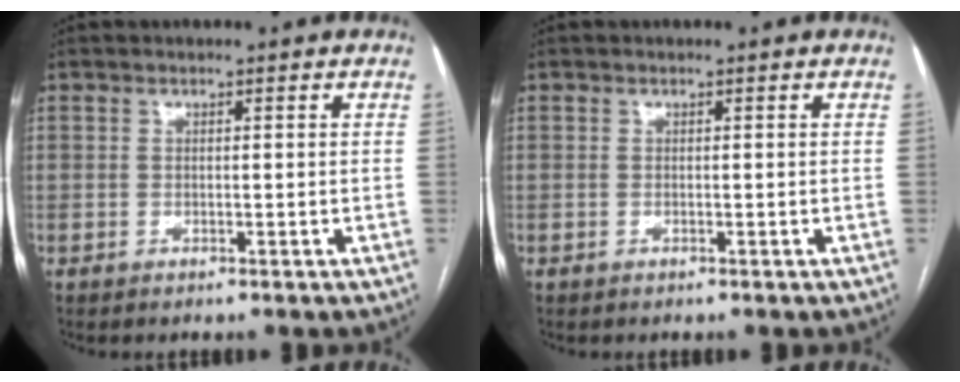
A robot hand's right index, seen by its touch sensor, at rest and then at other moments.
{"total": 0.0}